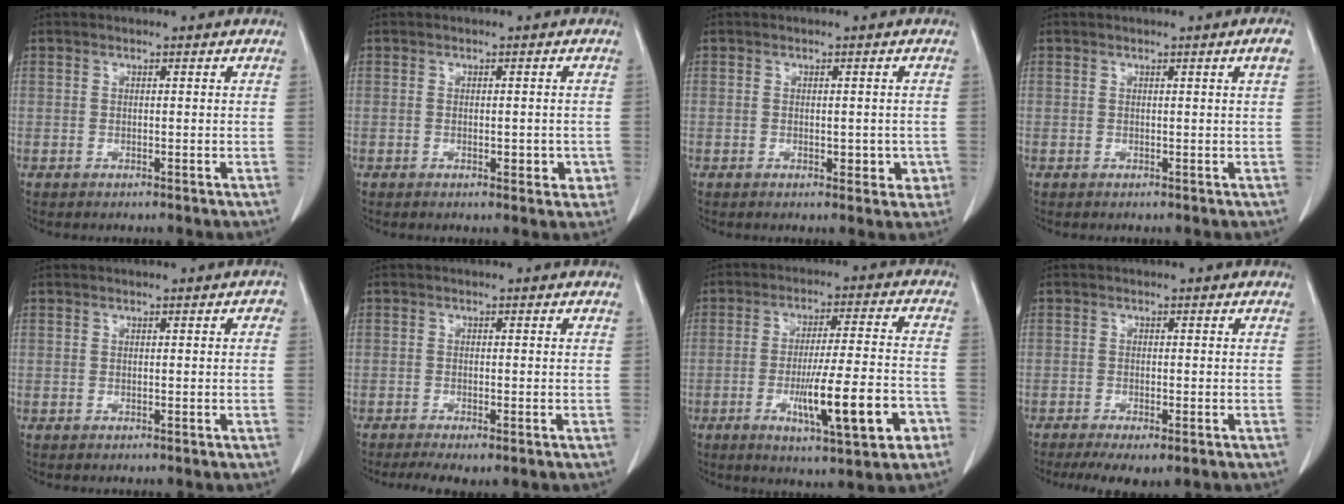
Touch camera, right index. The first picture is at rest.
{"total": 2.6, "force": [-0.7, 1.4, 2.1], "torque": [-0.020, 0.002, -0.002]}
{"total": 3.0, "force": [-0.6, 1.9, 2.3], "torque": [-0.014, 0.003, -0.001]}
{"total": 1.0, "force": [0.3, -0.4, 0.9], "torque": [-0.016, -0.001, 0.008]}
{"total": 0.5, "force": [0.0, 0.3, 0.4], "torque": [-0.001, 0.004, -0.001]}
{"total": 4.5, "force": [-3.5, 1.0, 2.7], "torque": [-0.033, -0.010, -0.048]}
{"total": 13.3, "force": [-4.9, 1.3, 12.2], "torque": [-0.198, -0.006, -0.069]}
{"total": 6.9, "force": [-5.1, 1.7, 4.3], "torque": [-0.056, -0.014, -0.073]}